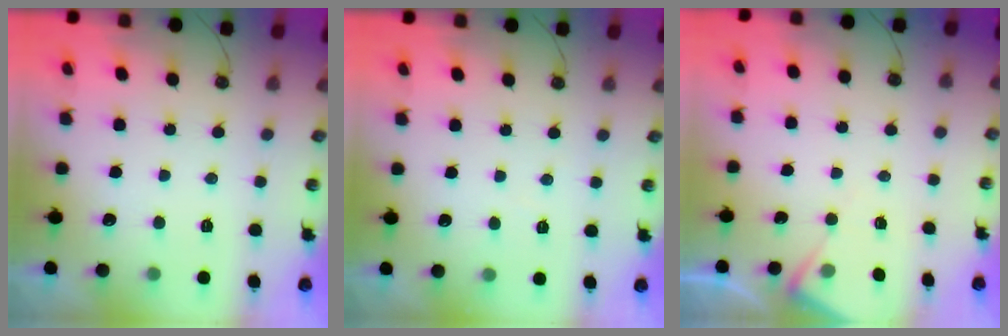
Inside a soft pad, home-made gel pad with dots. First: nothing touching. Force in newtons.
{"total": 2.8, "press": 2.8, "slide": 0.5}
{"total": 5.1, "press": 5.1, "slide": 0.6}